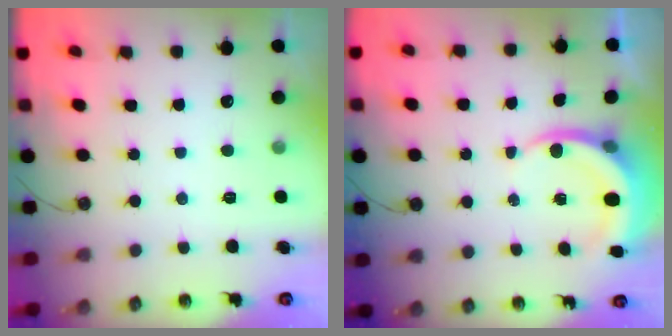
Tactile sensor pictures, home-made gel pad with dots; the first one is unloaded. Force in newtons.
{"total": 5.9, "press": 5.8, "slide": 0.7}